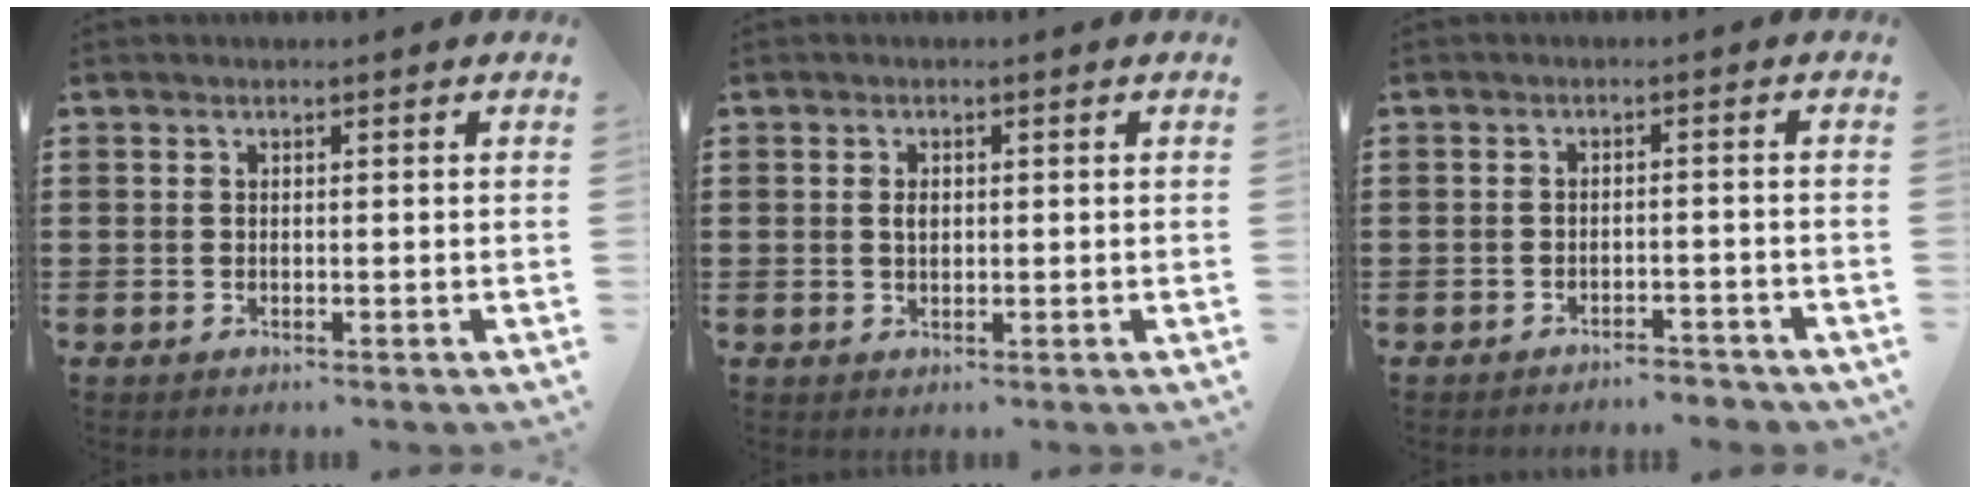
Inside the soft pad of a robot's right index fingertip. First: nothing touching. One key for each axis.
{"total": 1.6, "fx": 0.2, "fy": 0.9, "fz": 1.3, "tx": -0.028, "ty": 0.006, "tz": 0.002}
{"total": 2.6, "fx": -2.6, "fy": 0.2, "fz": 0.3, "tx": -0.011, "ty": 0.000, "tz": -0.053}